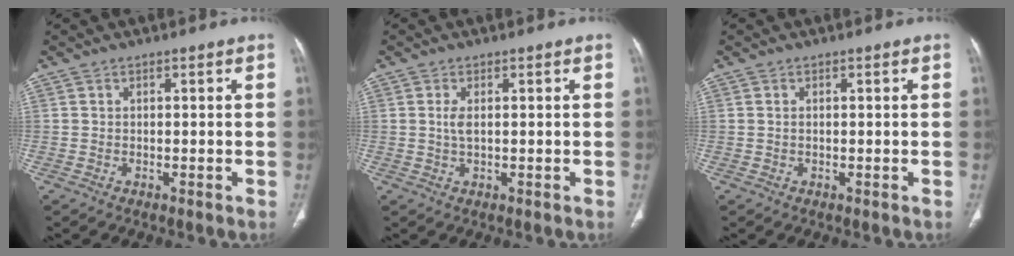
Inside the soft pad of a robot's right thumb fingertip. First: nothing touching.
{"total": 1.8, "force": [0.3, 0.7, 1.7], "torque": [-0.039, -0.001, 0.008]}
{"total": 0.0}